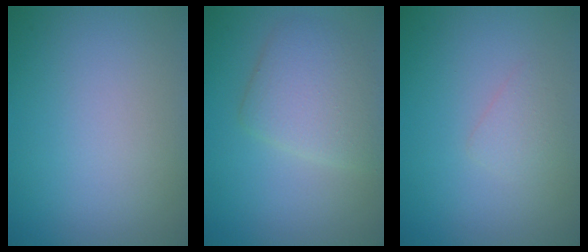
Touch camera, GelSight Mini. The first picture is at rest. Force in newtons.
{"total": 4.4, "press": 4.4, "slide": 0.1}
{"total": 1.3, "press": 1.3, "slide": 0.0}